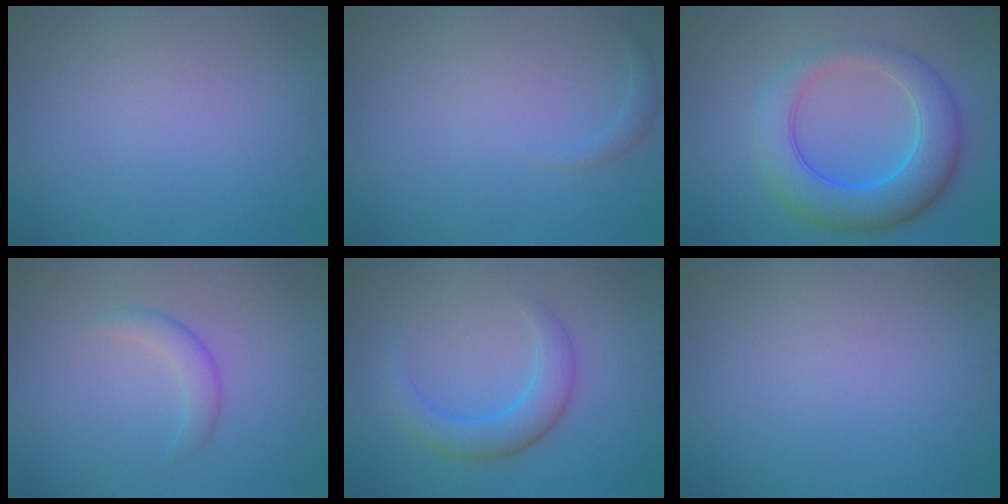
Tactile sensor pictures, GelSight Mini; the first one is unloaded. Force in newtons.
{"total": 0.8, "press": 0.8, "slide": 0.1}
{"total": 7.4, "press": 7.4, "slide": 0.1}
{"total": 1.8, "press": 1.8, "slide": 0.1}
{"total": 3.6, "press": 3.6, "slide": 0.0}
{"total": 0.0}